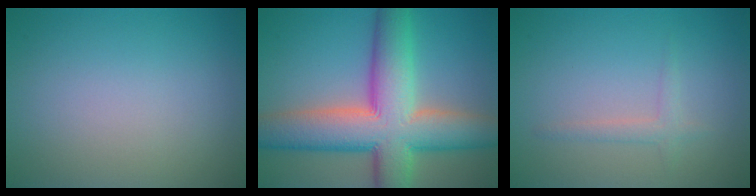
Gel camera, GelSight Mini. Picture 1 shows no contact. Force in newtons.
{"total": 12.0, "press": 12.0, "slide": 0.6}
{"total": 1.3, "press": 1.3, "slide": 0.0}